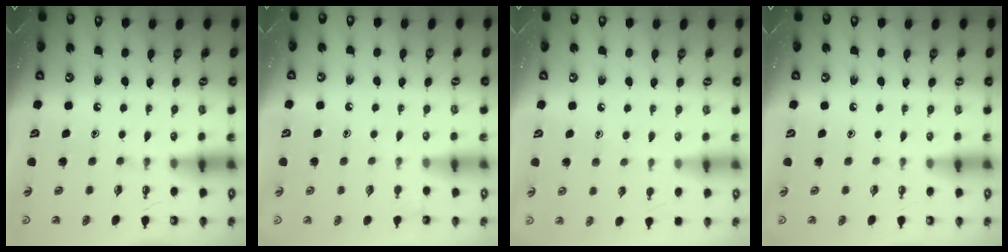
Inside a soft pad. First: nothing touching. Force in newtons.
{"total": 2.9, "press": 2.9, "slide": 0.3}
{"total": 7.0, "press": 7.0, "slide": 0.7}
{"total": 0.0}